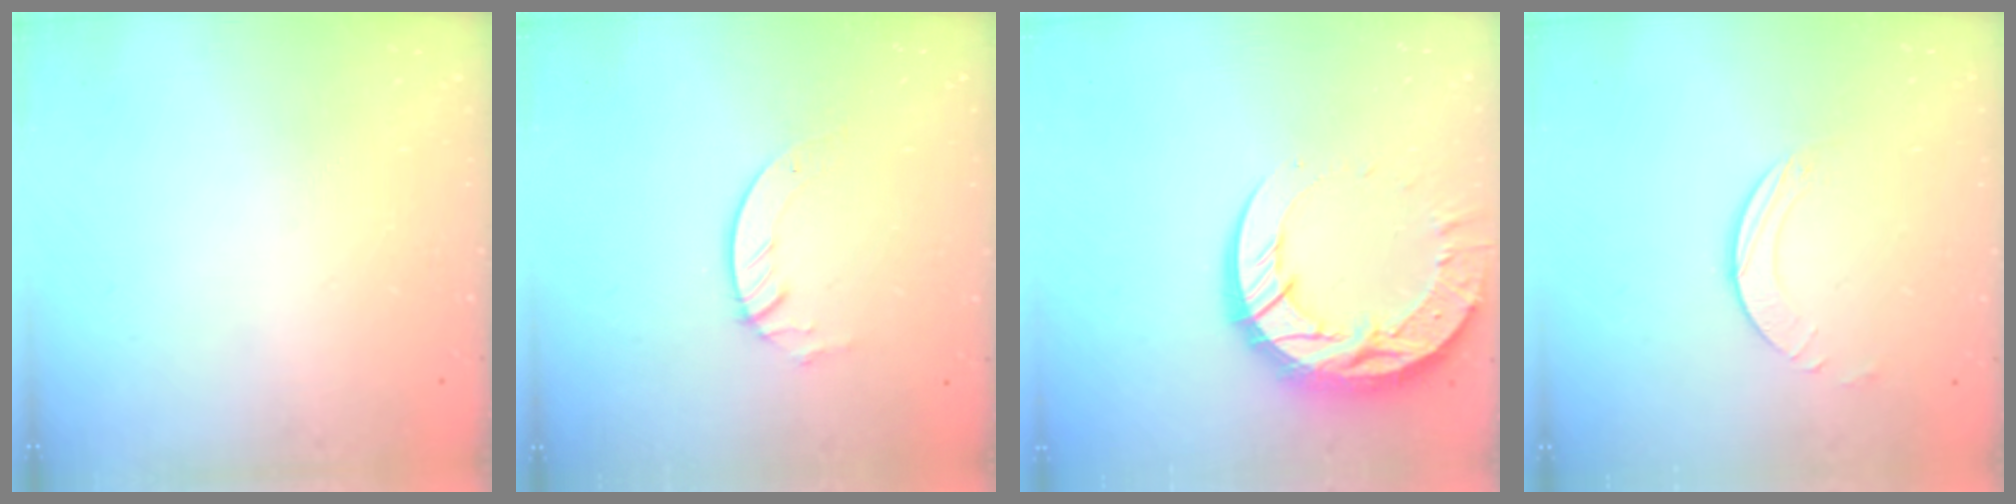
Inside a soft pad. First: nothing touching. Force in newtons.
{"total": 4.5, "press": 4.4, "slide": 0.4}
{"total": 18.7, "press": 18.6, "slide": 1.8}
{"total": 2.5, "press": 2.5, "slide": 0.2}